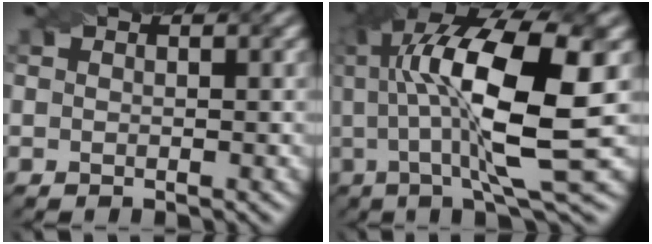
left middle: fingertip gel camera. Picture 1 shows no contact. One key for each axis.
{"total": 13.2, "fx": 1.3, "fy": 3.3, "fz": 12.7, "tx": -0.212, "ty": 0.013, "tz": 0.035}